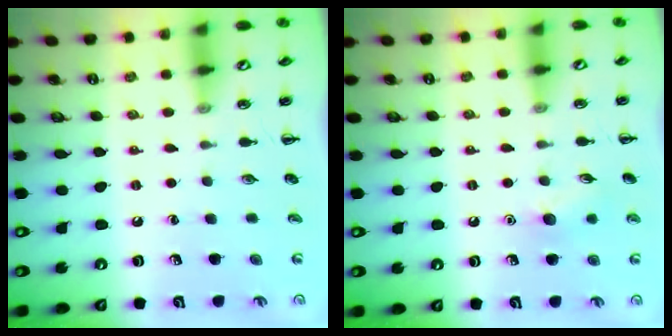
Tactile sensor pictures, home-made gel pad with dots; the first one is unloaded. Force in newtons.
{"total": 5.9, "press": 5.8, "slide": 1.4}